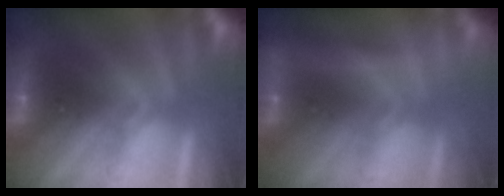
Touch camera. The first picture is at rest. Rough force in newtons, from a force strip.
{"total": 2.2}